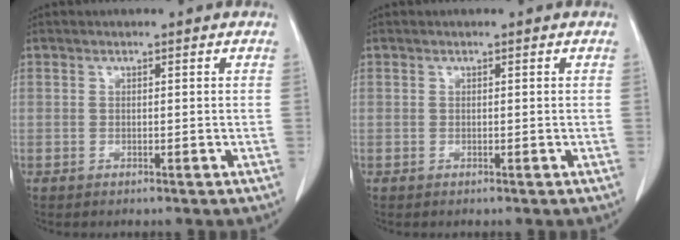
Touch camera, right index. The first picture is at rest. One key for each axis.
{"total": 0.0}